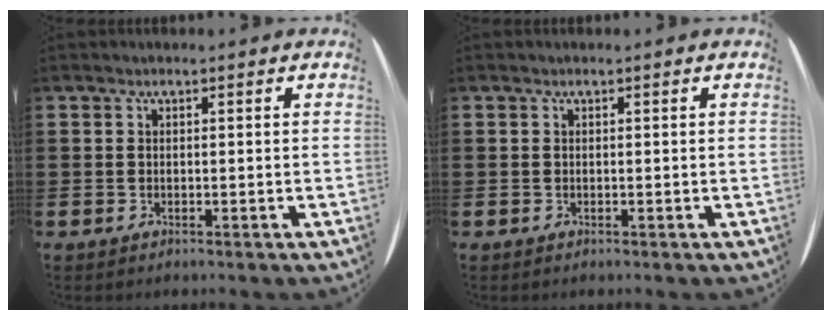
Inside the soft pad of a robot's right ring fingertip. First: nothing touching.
{"total": 0.0}